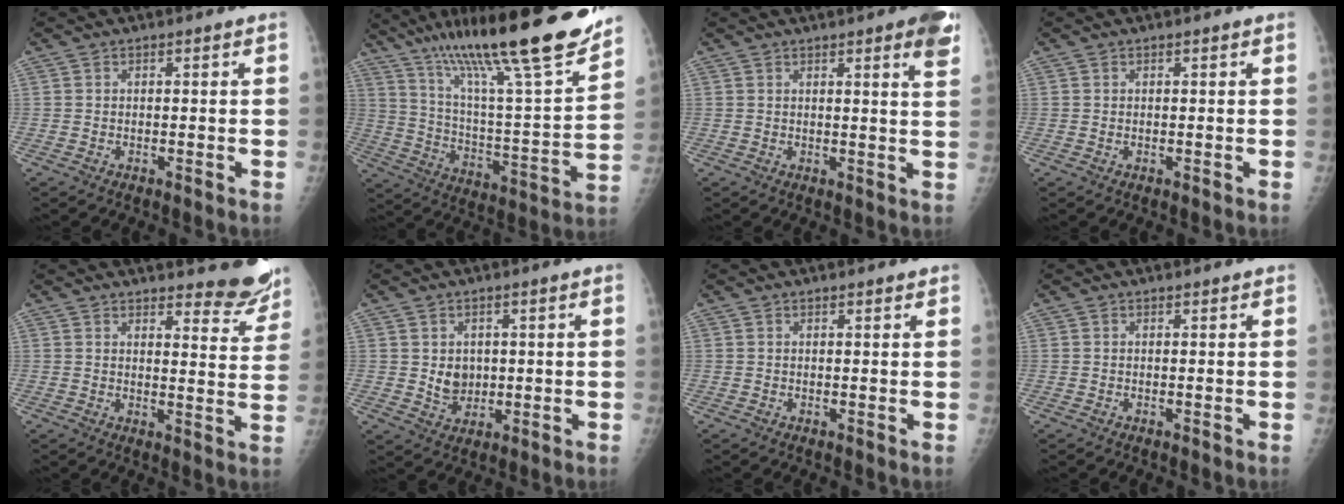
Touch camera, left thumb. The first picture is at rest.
{"total": 27.7, "force": [20.7, 3.1, 18.1], "torque": [-0.282, -0.073, 0.338]}
{"total": 6.6, "force": [3.9, 0.6, 5.3], "torque": [-0.055, -0.013, 0.040]}
{"total": 0.6, "force": [0.3, 0.1, 0.4], "torque": [-0.010, 0.001, 0.007]}
{"total": 9.0, "force": [8.2, 2.0, 3.0], "torque": [-0.010, -0.070, 0.093]}
{"total": 4.3, "force": [0.7, 3.5, 2.4], "torque": [-0.022, -0.010, 0.023]}
{"total": 1.2, "force": [1.0, 0.1, 0.6], "torque": [-0.004, -0.003, 0.015]}
{"total": 0.6, "force": [0.6, 0.0, 0.1], "torque": [-0.004, -0.002, 0.009]}